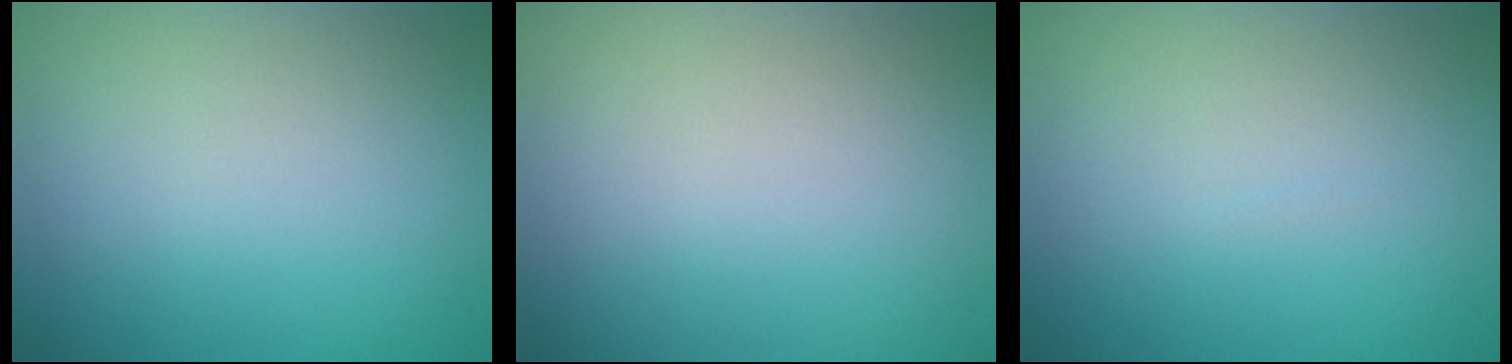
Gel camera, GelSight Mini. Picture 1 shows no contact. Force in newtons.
{"total": 0.0}
{"total": 0.0}